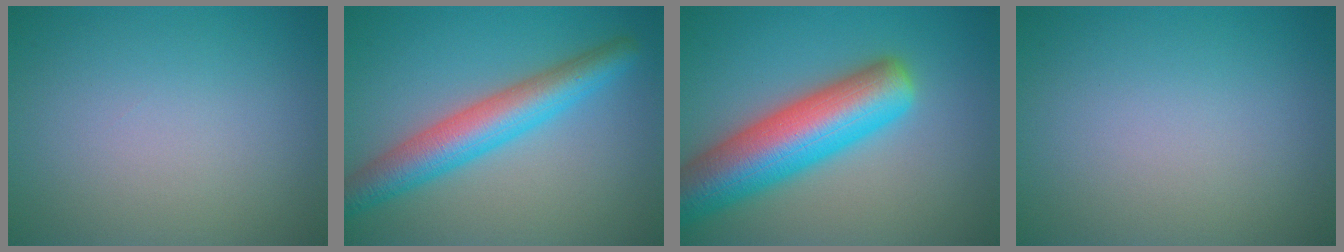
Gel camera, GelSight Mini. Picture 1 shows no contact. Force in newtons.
{"total": 6.0, "press": 6.0, "slide": 0.1}
{"total": 9.8, "press": 9.8, "slide": 0.6}
{"total": 0.0}